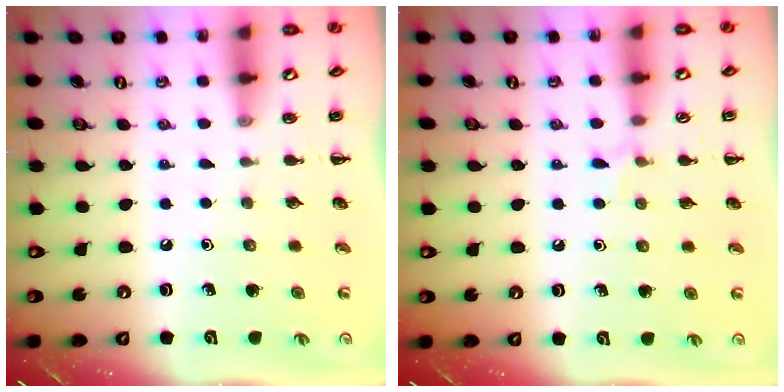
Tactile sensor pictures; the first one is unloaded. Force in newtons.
{"total": 4.9, "press": 4.6, "slide": 1.8}